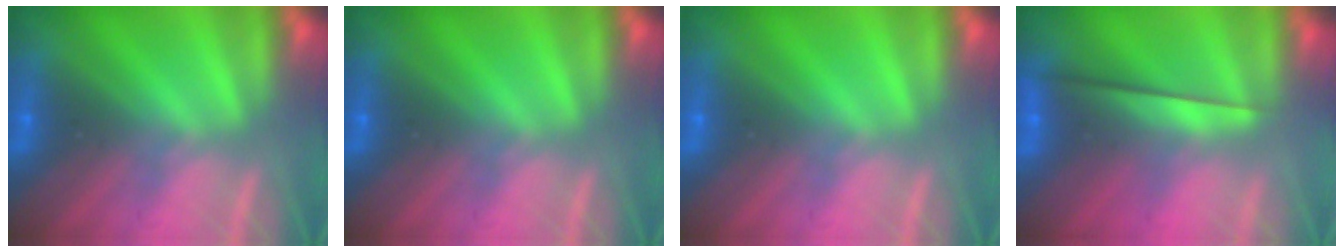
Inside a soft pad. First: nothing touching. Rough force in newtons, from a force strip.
{"total": 0.0}
{"total": 0.0}
{"total": 2.2}